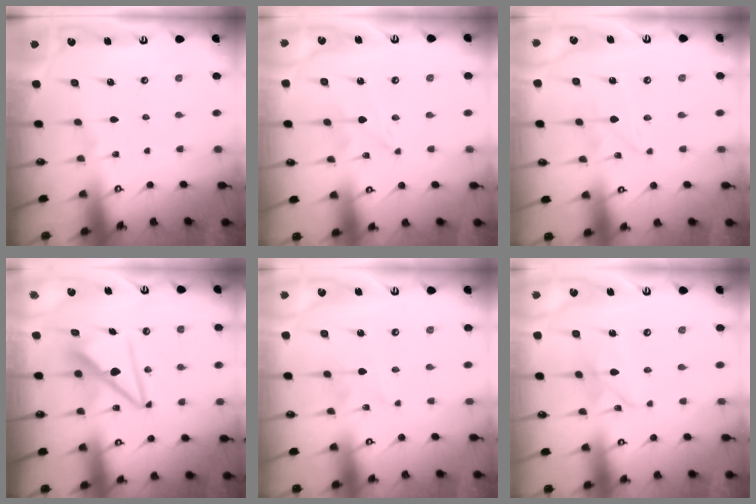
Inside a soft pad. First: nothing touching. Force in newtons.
{"total": 0.0}
{"total": 0.9, "press": 0.9, "slide": 0.1}
{"total": 10.3, "press": 10.2, "slide": 1.1}
{"total": 0.0}
{"total": 4.6, "press": 4.5, "slide": 0.4}